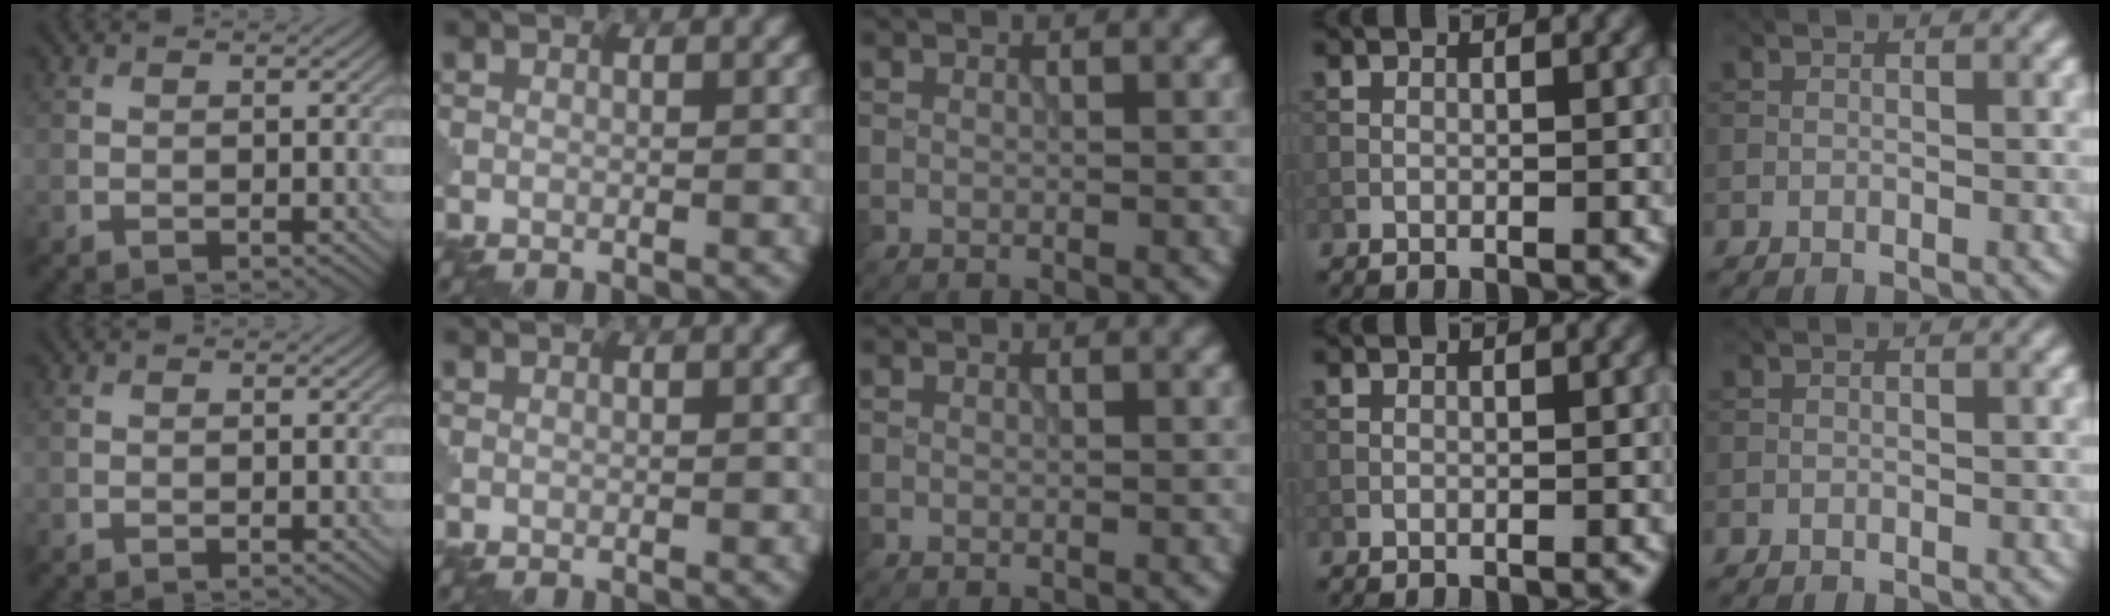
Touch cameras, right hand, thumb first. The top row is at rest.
{}